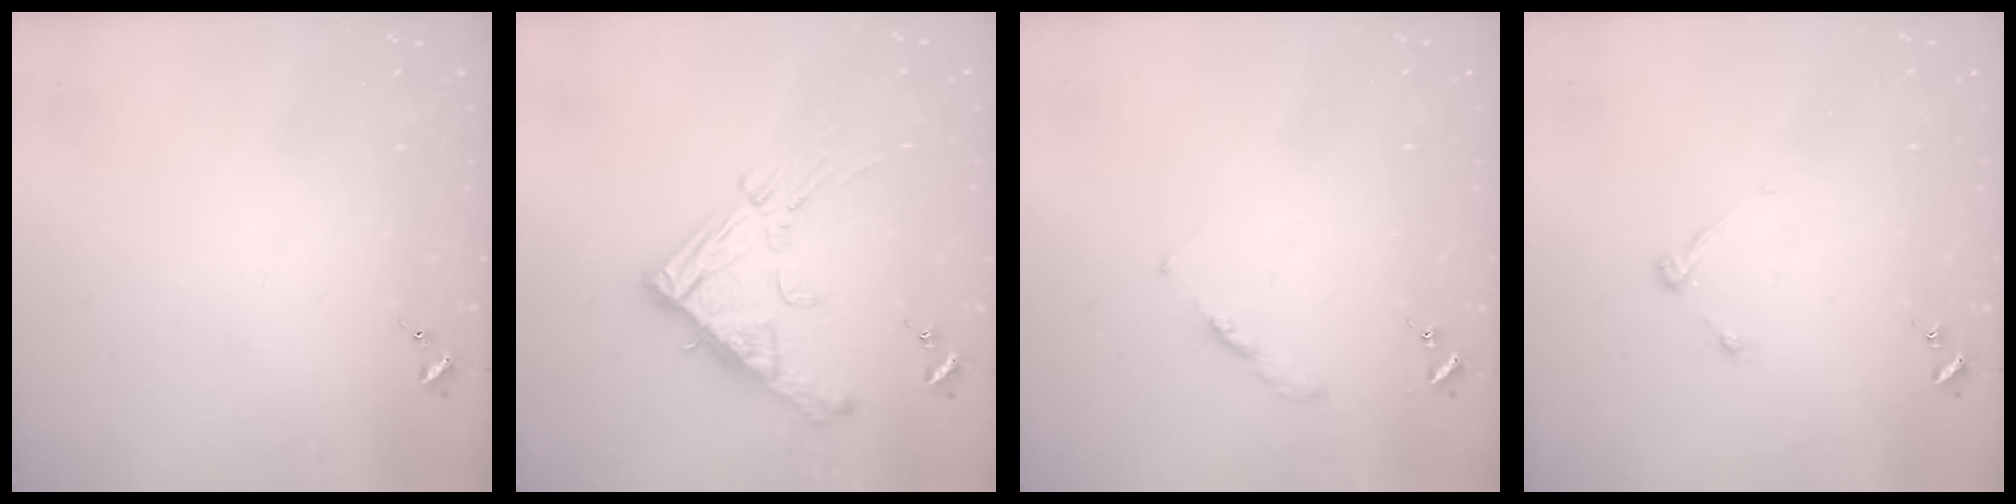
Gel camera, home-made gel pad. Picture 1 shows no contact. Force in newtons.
{"total": 17.3, "press": 17.2, "slide": 1.7}
{"total": 3.2, "press": 3.2, "slide": 0.4}
{"total": 3.7, "press": 3.6, "slide": 0.6}